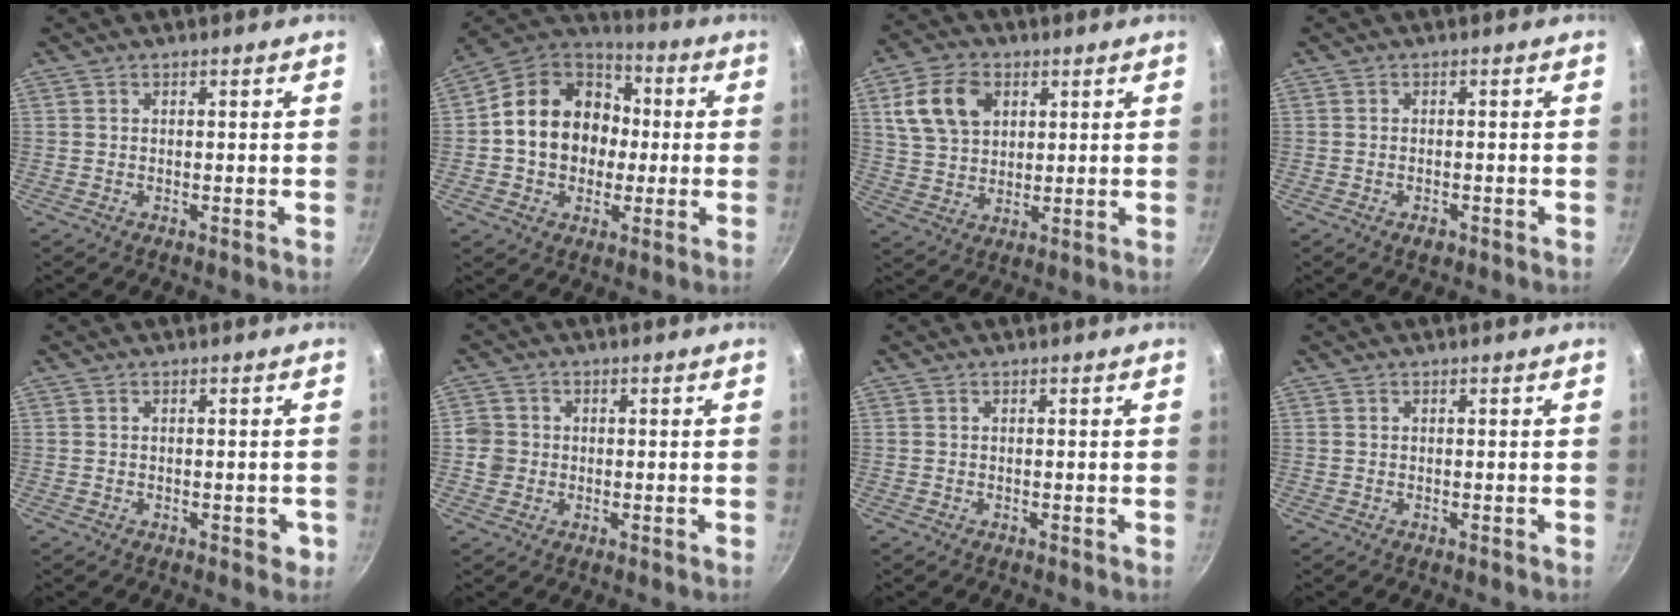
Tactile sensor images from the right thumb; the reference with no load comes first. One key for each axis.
{"total": 18.1, "fx": 0.3, "fy": 14.9, "fz": 10.3, "tx": -0.141, "ty": 0.036, "tz": -0.006}
{"total": 11.4, "fx": 3.9, "fy": 8.1, "fz": 7.0, "tx": -0.112, "ty": 0.000, "tz": 0.075}
{"total": 1.9, "fx": -1.1, "fy": 1.1, "fz": 1.1, "tx": -0.023, "ty": 0.005, "tz": -0.015}
{"total": 2.0, "fx": -0.7, "fy": 1.2, "fz": 1.4, "tx": -0.006, "ty": 0.007, "tz": -0.006}
{"total": 3.7, "fx": -0.5, "fy": 3.5, "fz": 1.0, "tx": 0.000, "ty": 0.012, "tz": -0.012}
{"total": 0.0}
{"total": 0.0}